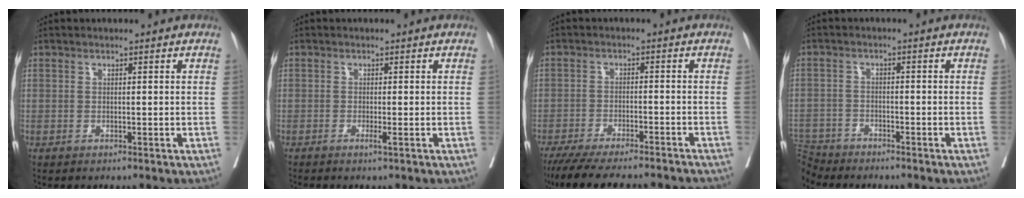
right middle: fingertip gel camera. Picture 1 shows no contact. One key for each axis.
{"total": 0.9, "fx": -0.4, "fy": -0.3, "fz": 0.7, "tx": -0.016, "ty": -0.003, "tz": -0.009}
{"total": 17.7, "fx": -15.9, "fy": 2.1, "fz": 7.6, "tx": -0.129, "ty": -0.032, "tz": -0.218}
{"total": 6.0, "fx": -5.6, "fy": 2.0, "fz": -0.4, "tx": 0.002, "ty": -0.002, "tz": -0.109}